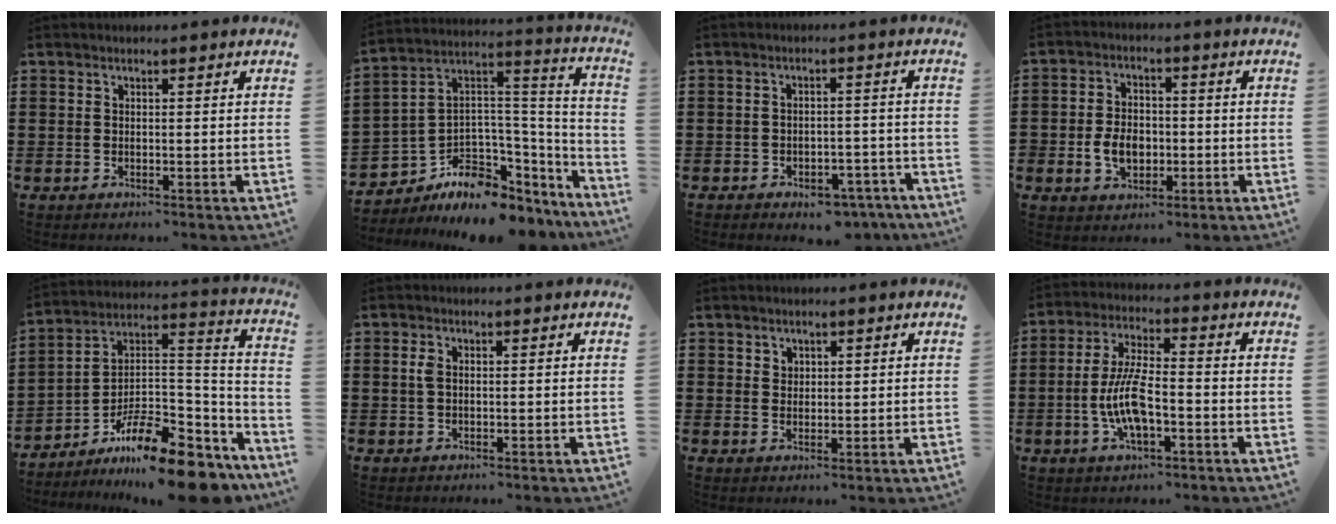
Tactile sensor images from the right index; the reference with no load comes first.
{"total": 7.1, "force": [-4.0, 4.9, 3.4], "torque": [-0.084, -0.015, -0.069]}
{"total": 3.5, "force": [-3.2, 1.2, 1.1], "torque": [-0.018, 0.007, -0.061]}
{"total": 5.3, "force": [-1.3, 3.9, 3.3], "torque": [-0.073, 0.006, -0.025]}
{"total": 15.2, "force": [-11.3, 3.7, 9.4], "torque": [-0.148, 0.041, -0.198]}
{"total": 1.6, "force": [0.3, 0.7, 1.3], "torque": [-0.030, 0.004, 0.003]}
{"total": 1.7, "force": [1.2, 1.2, 0.1], "torque": [-0.007, 0.005, 0.024]}
{"total": 8.7, "force": [-2.2, 2.9, 7.8], "torque": [-0.172, -0.009, -0.047]}